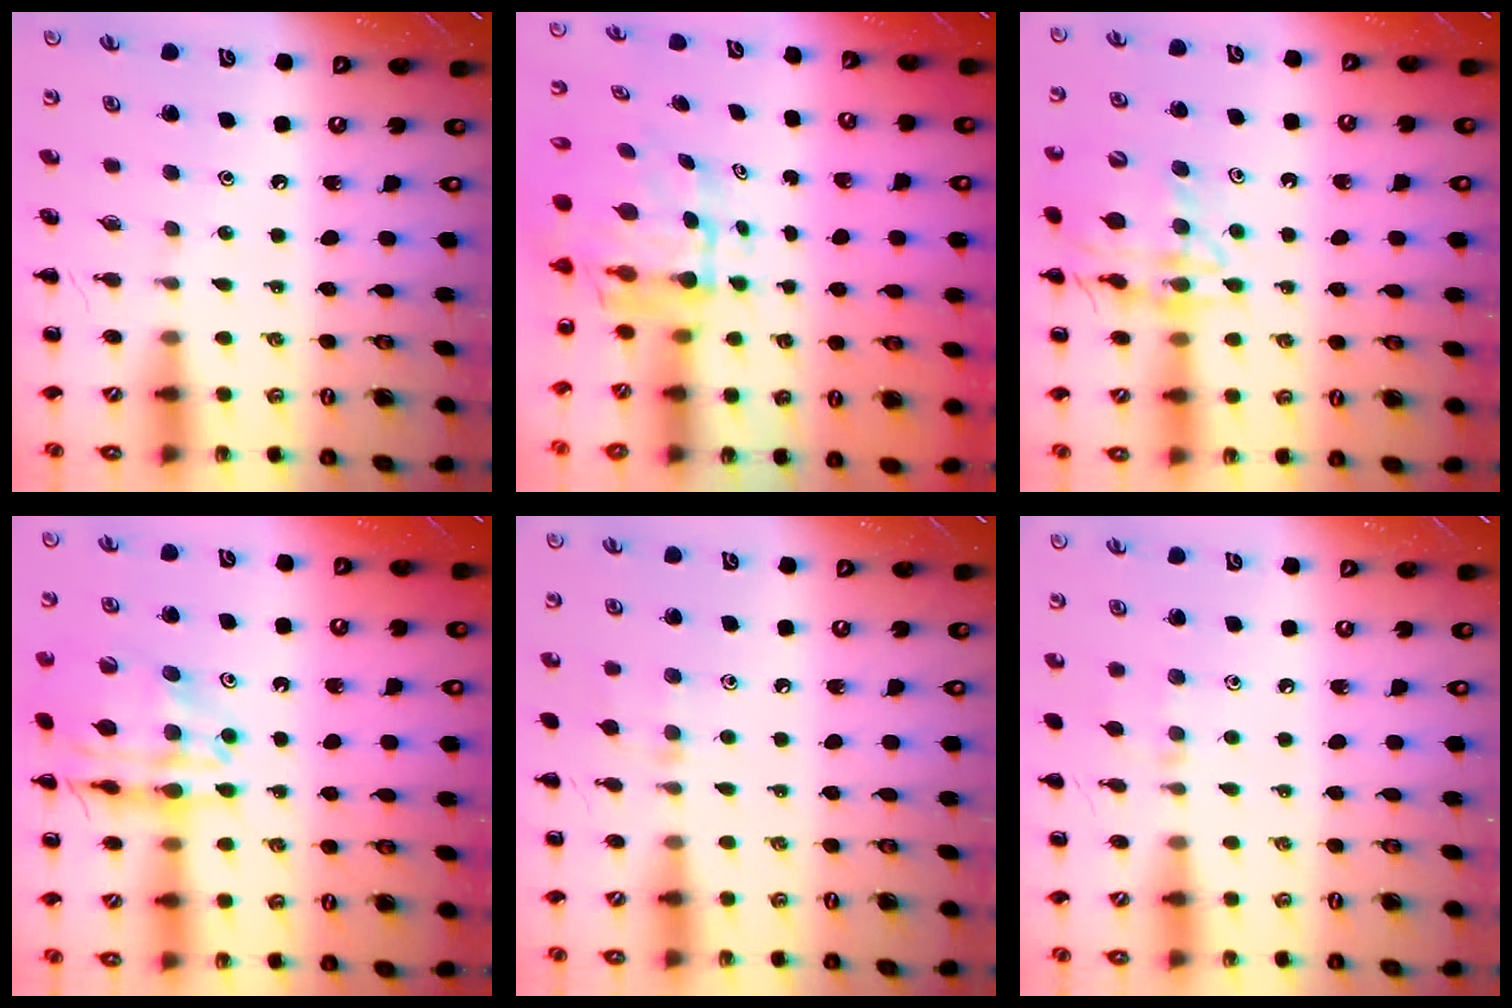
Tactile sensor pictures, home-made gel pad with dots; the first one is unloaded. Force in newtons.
{"total": 6.2, "press": 5.9, "slide": 2.0}
{"total": 14.9, "press": 14.7, "slide": 2.4}
{"total": 16.0, "press": 15.7, "slide": 3.0}
{"total": 6.6, "press": 6.3, "slide": 2.0}
{"total": 5.4, "press": 5.1, "slide": 2.0}